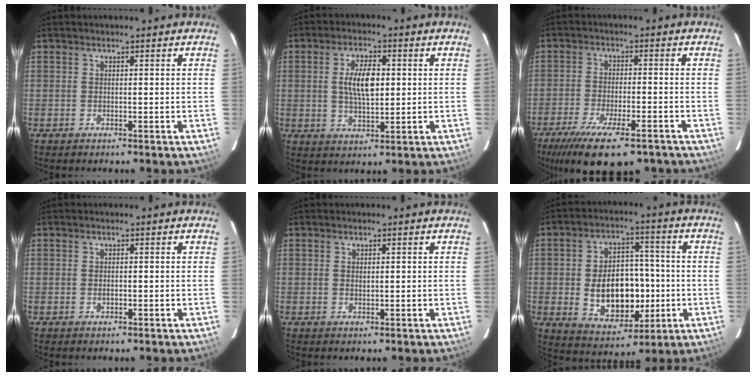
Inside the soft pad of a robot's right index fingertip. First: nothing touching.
{"total": 7.5, "force": [1.0, 3.3, 6.7], "torque": [-0.124, 0.005, 0.021]}
{"total": 16.2, "force": [-11.5, 4.7, 10.3], "torque": [-0.209, -0.050, -0.182]}
{"total": 0.9, "force": [-0.2, 0.8, 0.4], "torque": [-0.006, 0.000, -0.002]}
{"total": 1.0, "force": [0.3, 0.5, 0.8], "torque": [-0.013, 0.002, 0.005]}
{"total": 14.3, "force": [-2.0, 9.7, 10.4], "torque": [-0.202, 0.014, -0.006]}